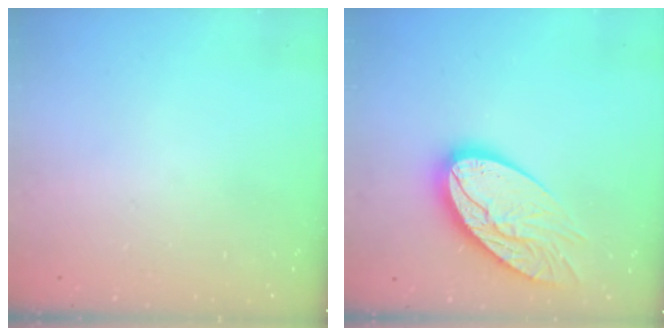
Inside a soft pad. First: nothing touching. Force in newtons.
{"total": 17.1, "press": 17.0, "slide": 1.6}